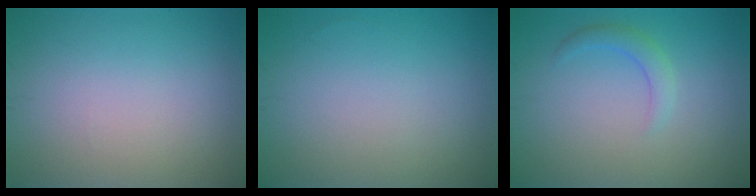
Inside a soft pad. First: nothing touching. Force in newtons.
{"total": 0.0}
{"total": 1.7, "press": 1.7, "slide": 0.1}